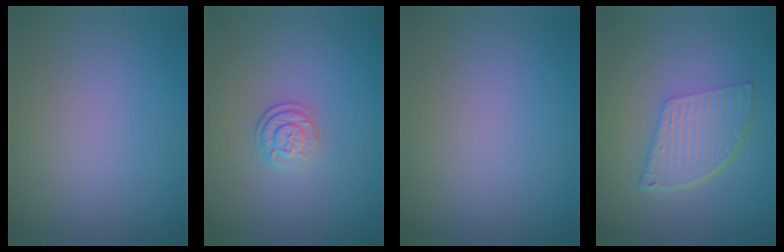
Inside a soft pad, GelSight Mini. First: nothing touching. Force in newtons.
{"total": 2.5, "press": 1.9, "slide": 1.7}
{"total": 0.0}
{"total": 6.1, "press": 4.1, "slide": 4.5}